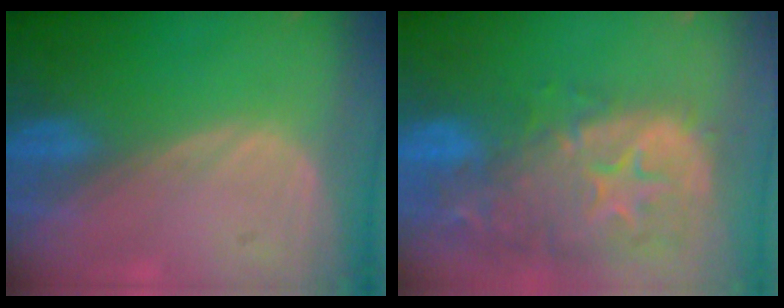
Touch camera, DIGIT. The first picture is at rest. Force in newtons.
{"total": 14.5, "press": 11.7, "slide": 8.5}